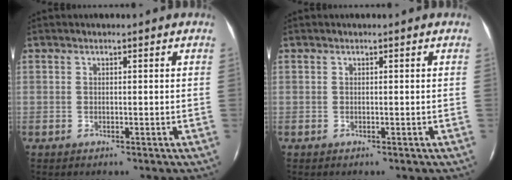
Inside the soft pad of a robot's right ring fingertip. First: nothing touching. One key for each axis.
{"total": 0.0}